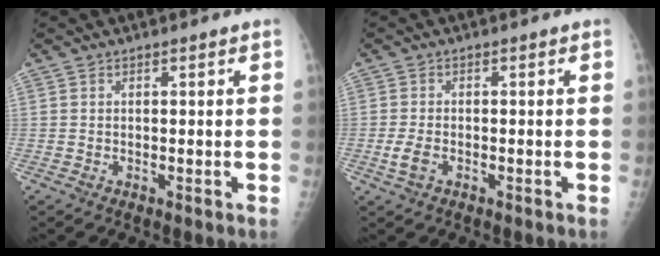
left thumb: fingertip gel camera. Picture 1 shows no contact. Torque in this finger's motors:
{"motor_torque": [0.19, 0.22, -0.01, -0.01, 0.09]}